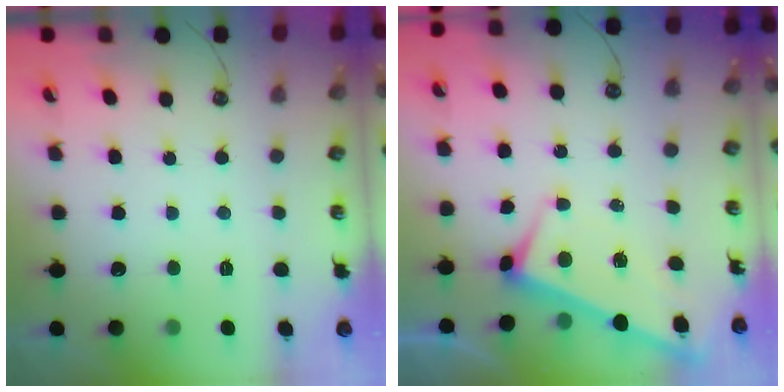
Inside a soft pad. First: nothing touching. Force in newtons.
{"total": 1.0, "press": 0.9, "slide": 0.4}